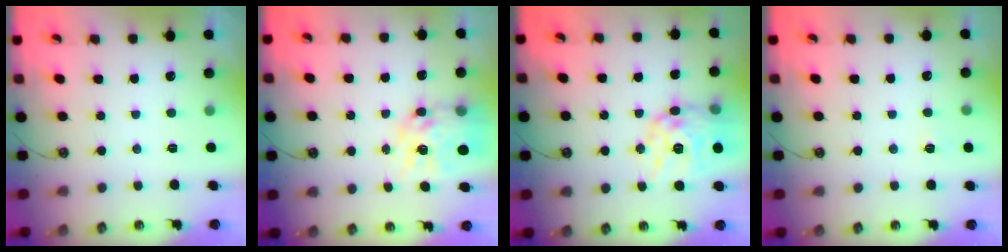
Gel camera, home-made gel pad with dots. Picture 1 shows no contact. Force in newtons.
{"total": 15.1, "press": 15.0, "slide": 1.4}
{"total": 14.8, "press": 14.8, "slide": 1.2}
{"total": 3.9, "press": 3.9, "slide": 0.4}